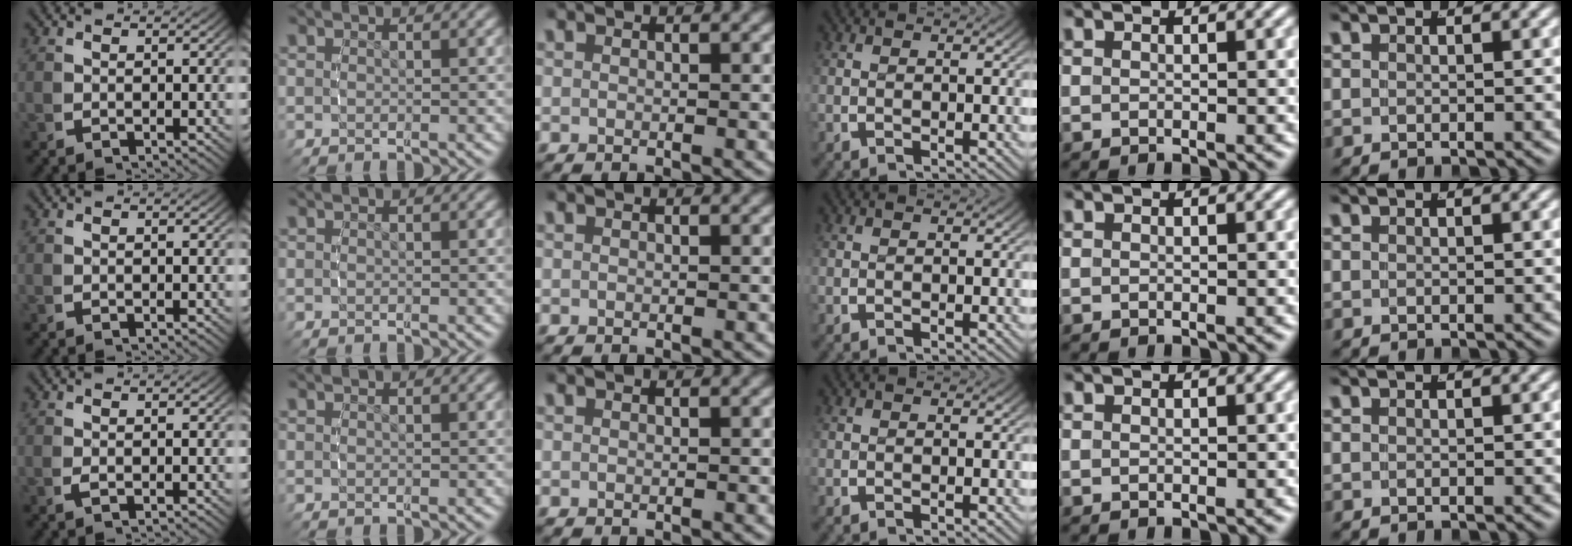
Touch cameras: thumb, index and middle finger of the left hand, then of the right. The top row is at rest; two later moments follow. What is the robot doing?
{"motion": "grasp_and_lifting", "object": "ethernet cable"}